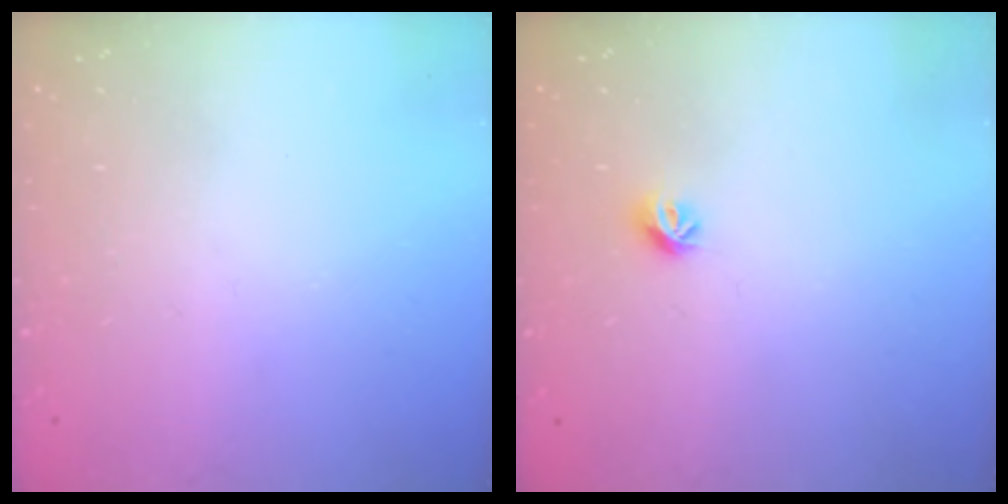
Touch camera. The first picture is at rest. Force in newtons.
{"total": 6.0, "press": 6.0, "slide": 0.7}